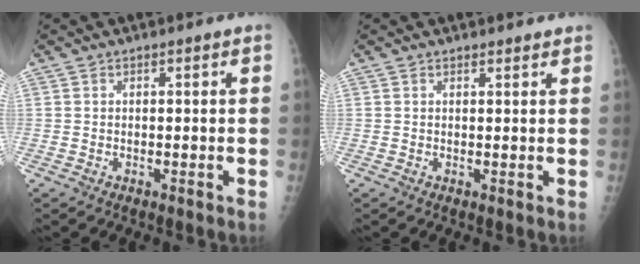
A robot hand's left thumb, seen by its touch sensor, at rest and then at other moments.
{"total": 1.3, "force": [1.3, 0.4, 0.2], "torque": [0.001, -0.005, 0.017]}